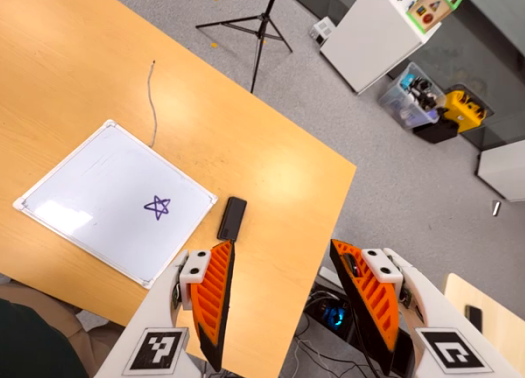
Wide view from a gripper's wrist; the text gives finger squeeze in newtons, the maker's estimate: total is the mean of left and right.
{"total": 0.0}